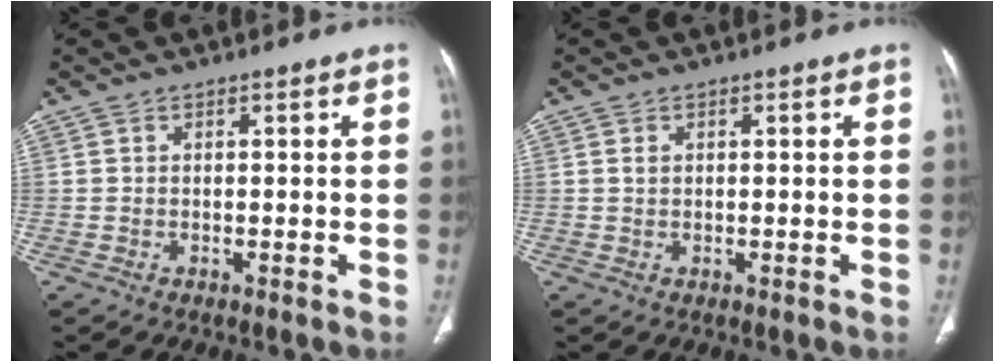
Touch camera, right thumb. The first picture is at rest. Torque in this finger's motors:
{"motor_torque": [-0.01, -0.01, 0.26, -0.25, 0.00]}